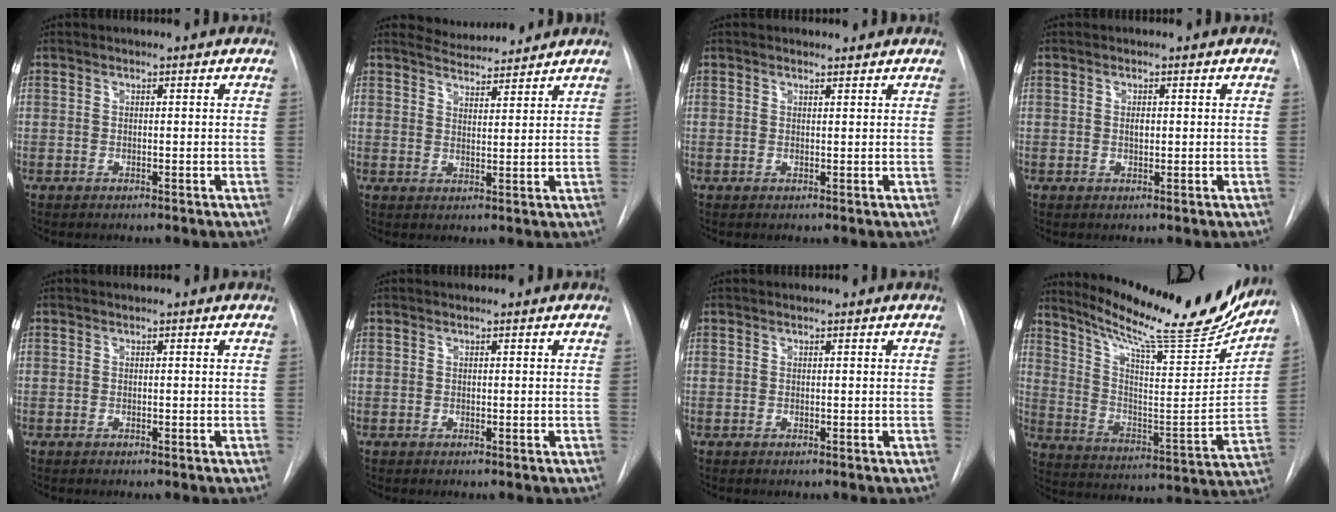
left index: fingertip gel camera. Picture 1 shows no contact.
{"total": 5.6, "force": [5.5, 0.7, 0.6], "torque": [-0.017, 0.007, 0.088]}
{"total": 1.2, "force": [1.2, 0.2, 0.1], "torque": [-0.010, 0.001, 0.019]}
{"total": 1.0, "force": [0.3, 0.5, 0.8], "torque": [-0.015, -0.001, 0.005]}
{"total": 0.0}
{"total": 0.0}
{"total": 0.0}
{"total": 23.2, "force": [20.7, 2.0, 10.3], "torque": [-0.171, -0.070, 0.300]}